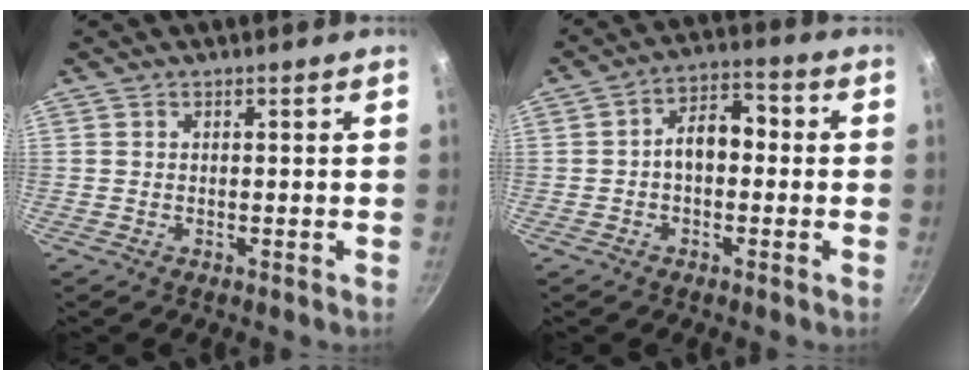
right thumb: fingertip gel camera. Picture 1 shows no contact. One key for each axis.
{"total": 7.4, "fx": -0.4, "fy": 4.9, "fz": 5.6, "tx": -0.057, "ty": 0.029, "tz": -0.020}